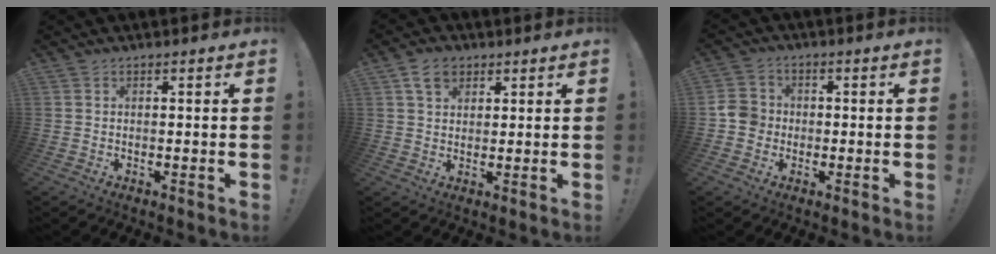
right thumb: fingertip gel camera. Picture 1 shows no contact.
{"total": 6.2, "force": [3.4, 4.2, 2.9], "torque": [-0.047, -0.004, 0.064]}
{"total": 6.5, "force": [-1.2, 6.0, 2.3], "torque": [-0.042, 0.016, -0.023]}